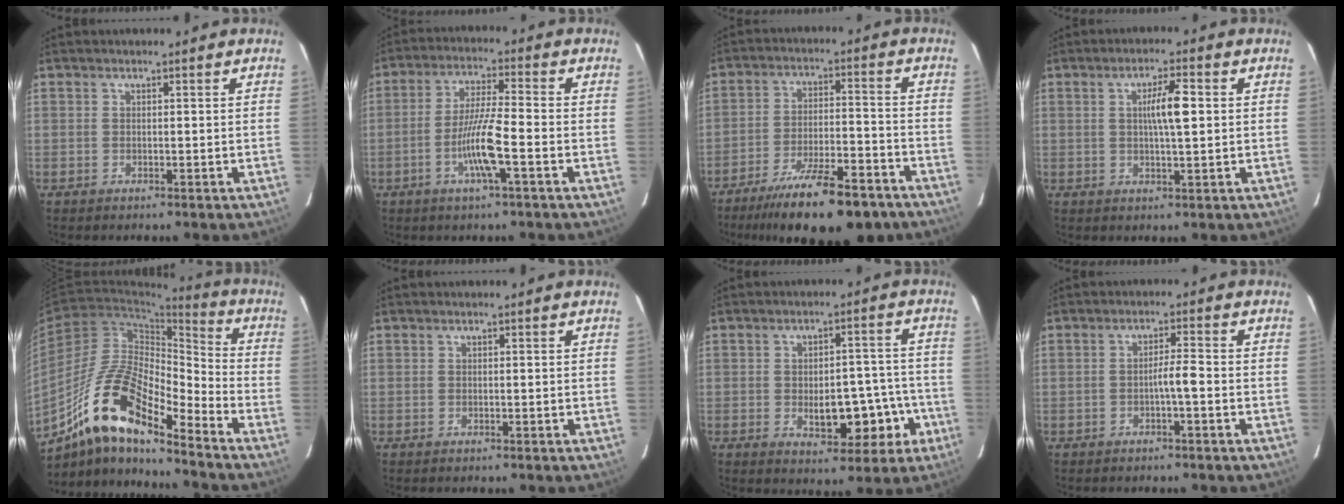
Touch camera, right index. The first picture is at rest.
{"total": 8.2, "force": [-2.8, -0.1, 7.7], "torque": [-0.147, -0.001, -0.055]}
{"total": 16.0, "force": [-12.1, 3.0, 10.0], "torque": [-0.140, -0.010, -0.193]}
{"total": 5.2, "force": [0.8, 0.5, 5.2], "torque": [-0.091, 0.004, 0.012]}
{"total": 14.1, "force": [-10.0, 3.8, 9.1], "torque": [-0.171, 0.028, -0.176]}
{"total": 0.0}
{"total": 9.6, "force": [-3.1, 5.0, 7.6], "torque": [-0.086, 0.026, -0.026]}
{"total": 2.5, "force": [-0.9, -0.1, 2.3], "torque": [-0.035, 0.004, -0.017]}